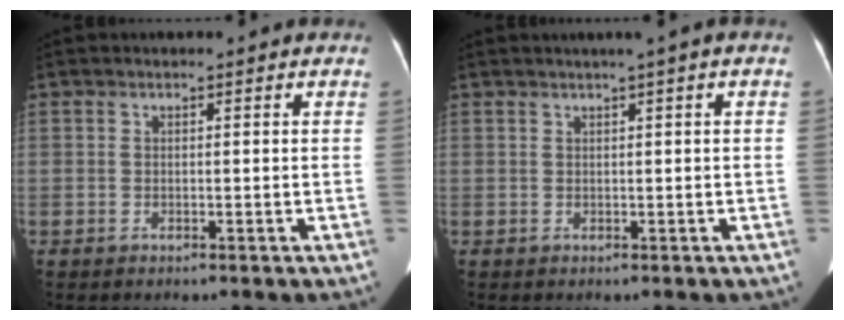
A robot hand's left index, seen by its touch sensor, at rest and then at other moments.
{"total": 1.8, "force": [0.7, -0.3, 1.6], "torque": [-0.026, 0.007, 0.013]}